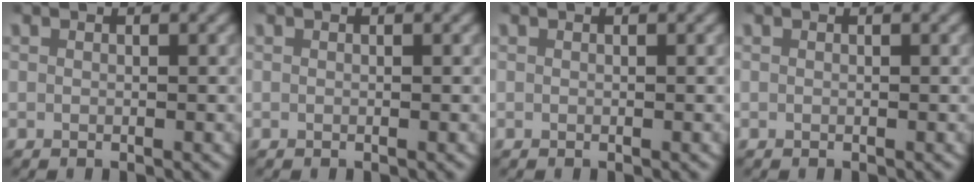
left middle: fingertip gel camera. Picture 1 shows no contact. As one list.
[{"total": 0.0}, {"total": 0.0}, {"total": 0.0}]